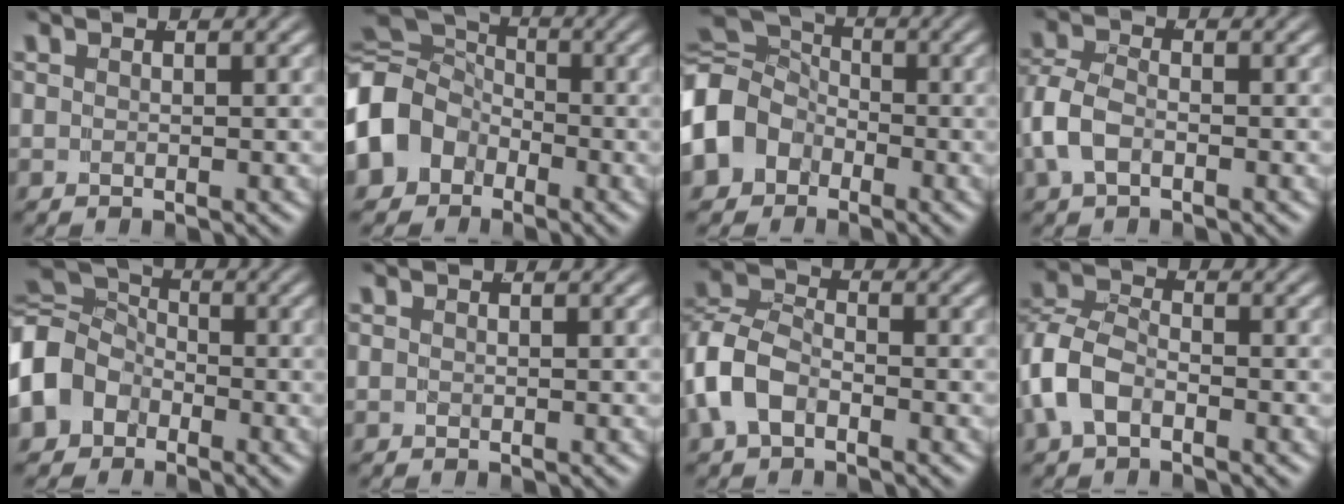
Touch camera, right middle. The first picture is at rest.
{"total": 9.7, "force": [-0.6, 8.4, 4.7], "torque": [-0.114, -0.022, -0.012]}
{"total": 8.6, "force": [-0.7, 7.5, 4.2], "torque": [-0.104, -0.023, -0.010]}
{"total": 3.6, "force": [-0.9, 2.6, 2.3], "torque": [-0.064, -0.013, -0.010]}
{"total": 7.7, "force": [-0.8, 6.6, 3.7], "torque": [-0.097, -0.024, -0.010]}
{"total": 0.0}
{"total": 7.6, "force": [-1.6, 6.5, 3.5], "torque": [-0.100, -0.016, -0.033]}
{"total": 6.3, "force": [-1.4, 5.3, 3.2], "torque": [-0.087, -0.011, -0.028]}